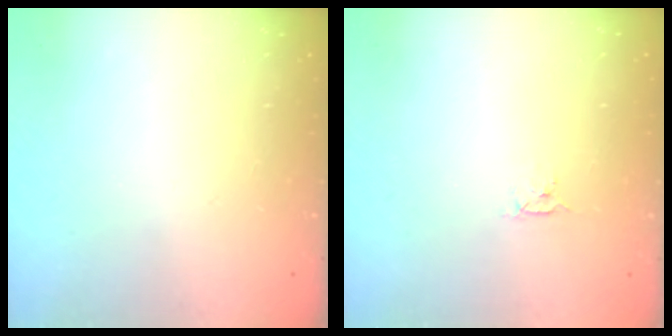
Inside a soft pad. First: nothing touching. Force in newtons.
{"total": 2.8, "press": 2.8, "slide": 0.4}